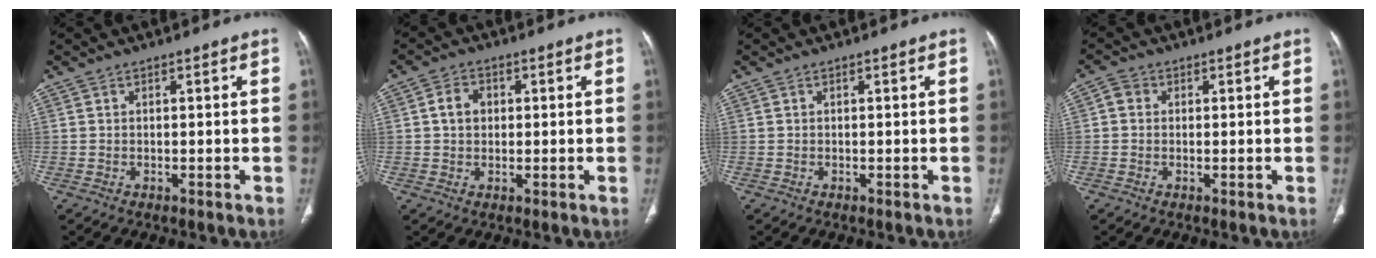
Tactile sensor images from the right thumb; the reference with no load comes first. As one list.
[{"total": 4.2, "force": [0.6, 3.3, 2.5], "torque": [-0.032, 0.007, 0.008]}, {"total": 0.0}, {"total": 2.3, "force": [0.3, 2.0, 1.1], "torque": [-0.013, 0.007, 0.001]}]